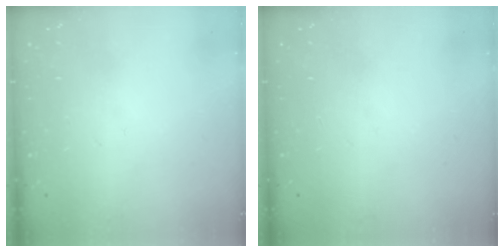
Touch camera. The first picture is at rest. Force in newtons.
{"total": 0.0}